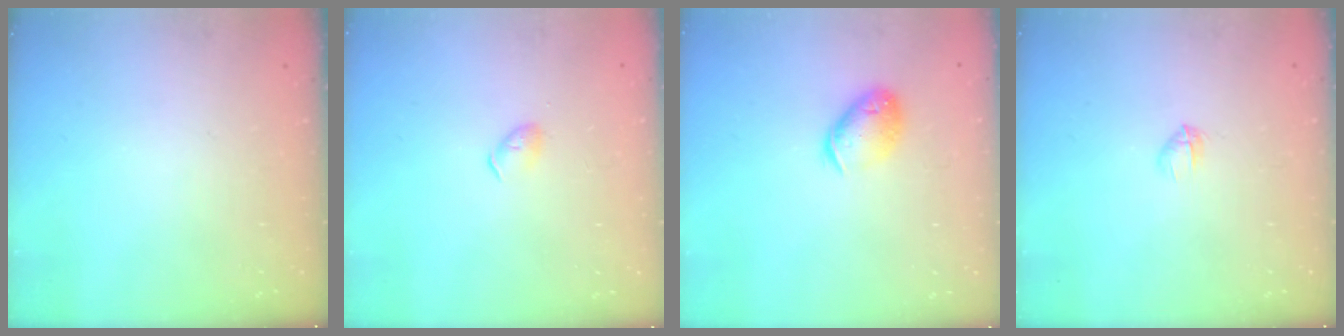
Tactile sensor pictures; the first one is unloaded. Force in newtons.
{"total": 3.6, "press": 3.5, "slide": 0.6}
{"total": 11.2, "press": 11.1, "slide": 1.6}
{"total": 2.8, "press": 2.7, "slide": 0.7}